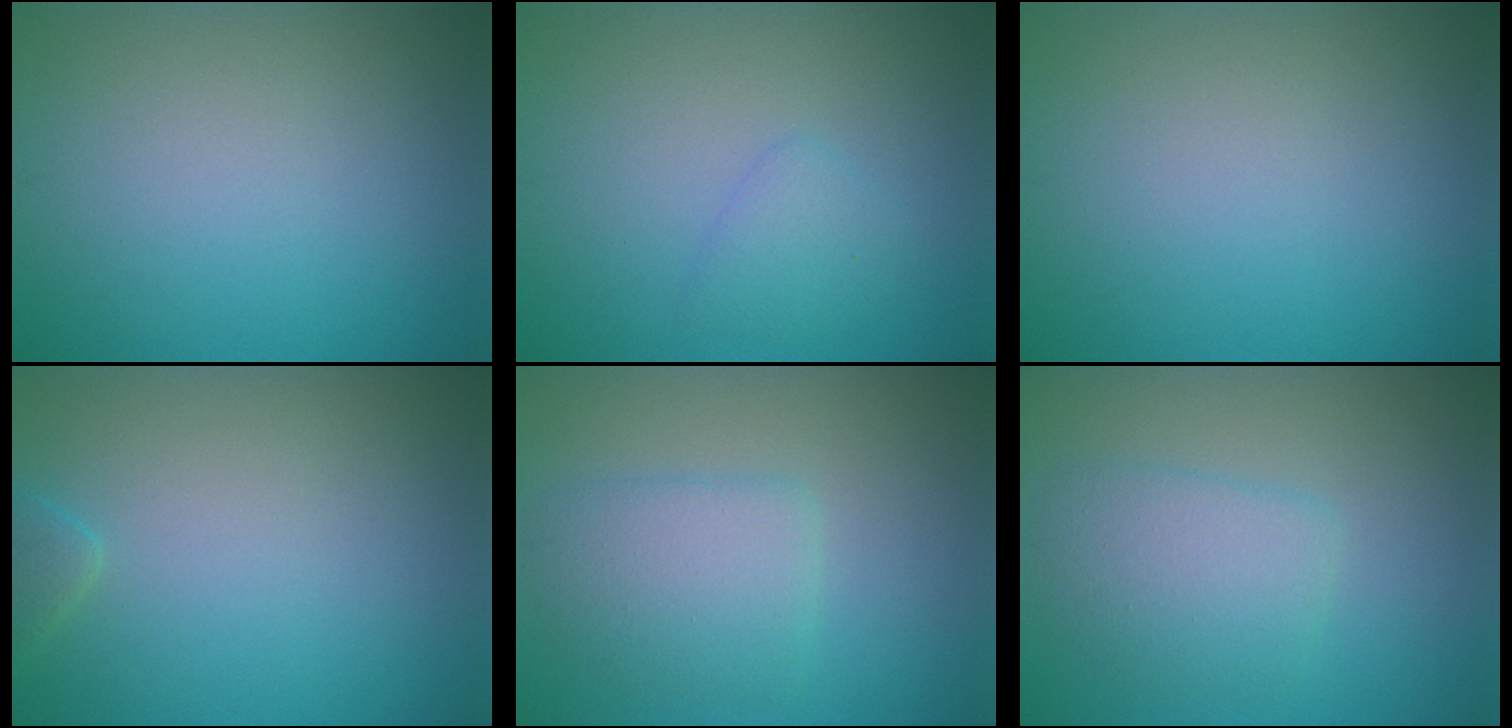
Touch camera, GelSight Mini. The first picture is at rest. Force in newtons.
{"total": 1.6, "press": 1.6, "slide": 0.1}
{"total": 0.0}
{"total": 1.4, "press": 1.4, "slide": 0.2}
{"total": 3.3, "press": 3.3, "slide": 0.5}
{"total": 3.4, "press": 3.4, "slide": 0.1}